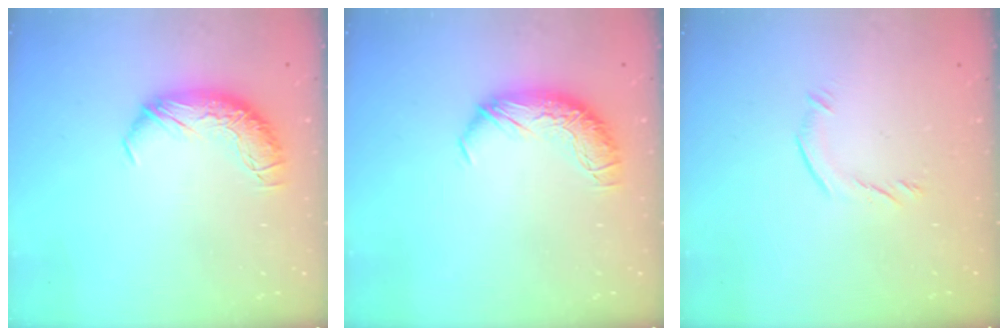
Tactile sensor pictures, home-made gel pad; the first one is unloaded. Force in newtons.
{"total": 0.0}
{"total": 5.2, "press": 5.0, "slide": 1.4}